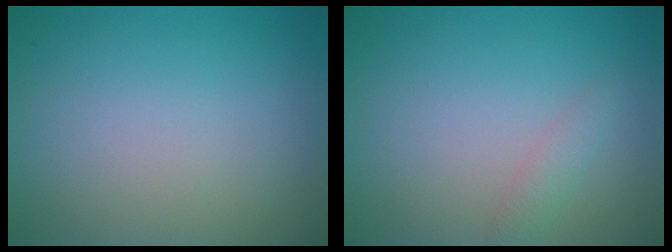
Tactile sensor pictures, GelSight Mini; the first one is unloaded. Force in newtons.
{"total": 1.2, "press": 1.2, "slide": 0.1}